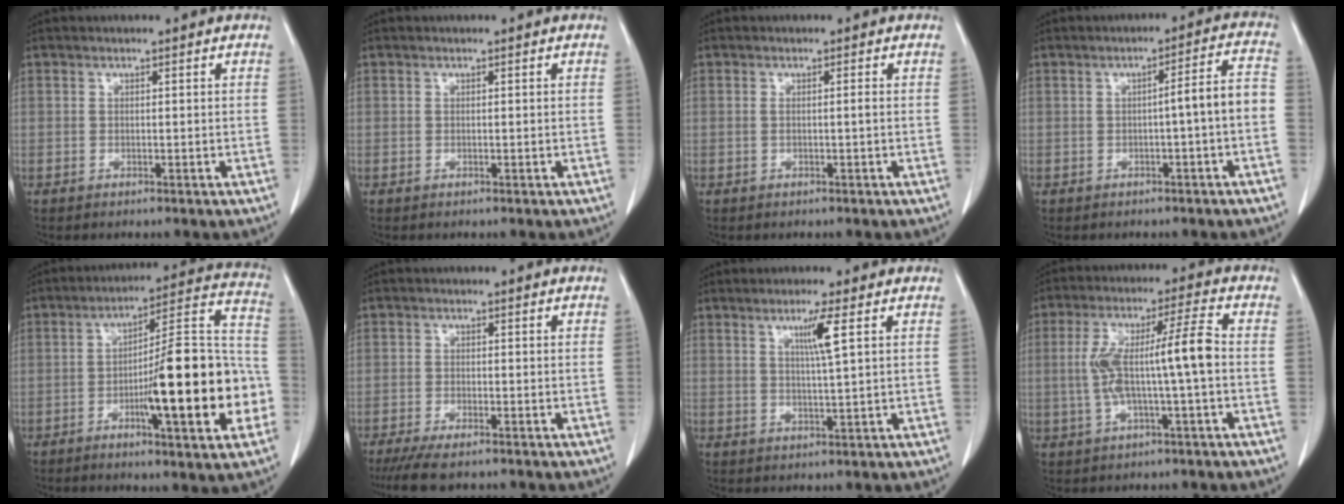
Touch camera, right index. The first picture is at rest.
{"total": 0.0}
{"total": 0.9, "force": [-0.1, -0.1, 0.9], "torque": [-0.018, 0.001, 0.000]}
{"total": 5.1, "force": [-1.2, -0.2, 5.0], "torque": [-0.067, 0.017, -0.016]}
{"total": 20.4, "force": [-5.1, 2.6, 19.6], "torque": [-0.246, 0.019, -0.072]}
{"total": 5.9, "force": [-4.8, 0.9, 3.2], "torque": [-0.053, -0.013, -0.078]}
{"total": 4.2, "force": [1.6, -0.9, 3.8], "torque": [-0.072, -0.006, 0.031]}
{"total": 10.3, "force": [-0.6, 0.4, 10.3], "torque": [-0.198, 0.026, -0.013]}